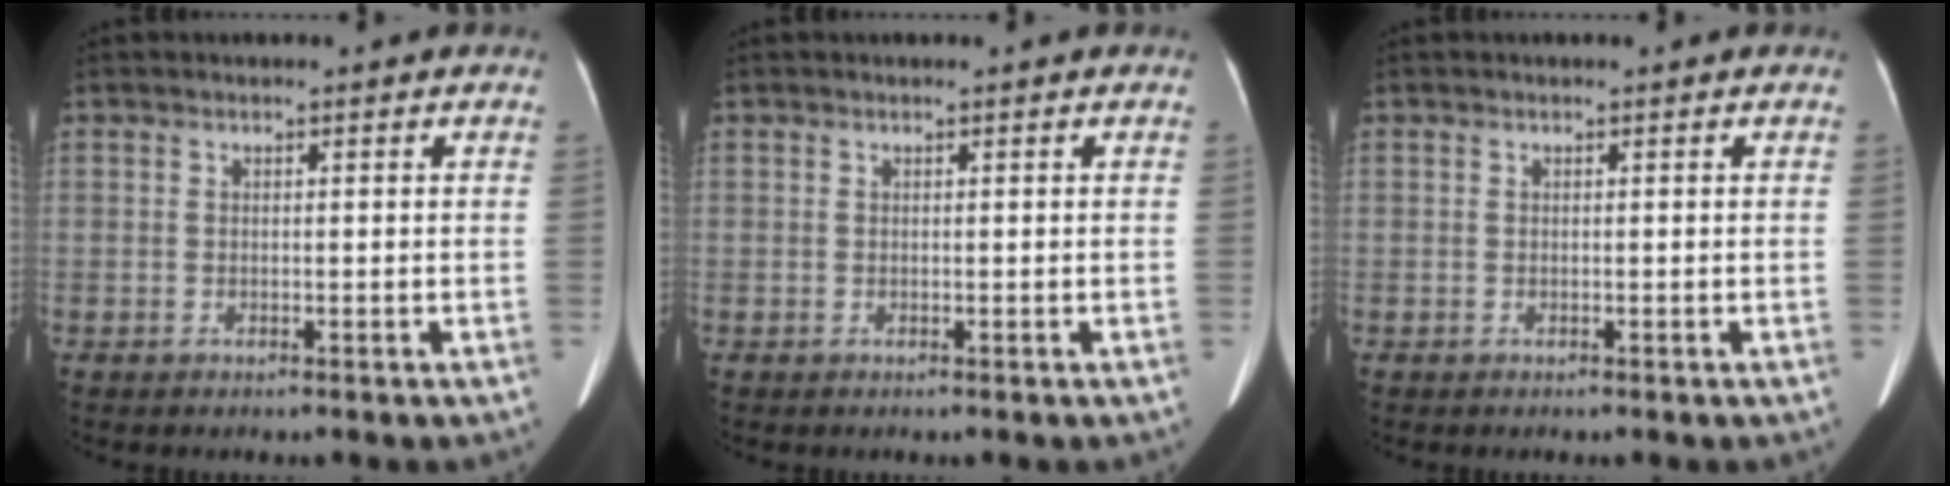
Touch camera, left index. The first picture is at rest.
{"total": 0.0}
{"total": 0.0}